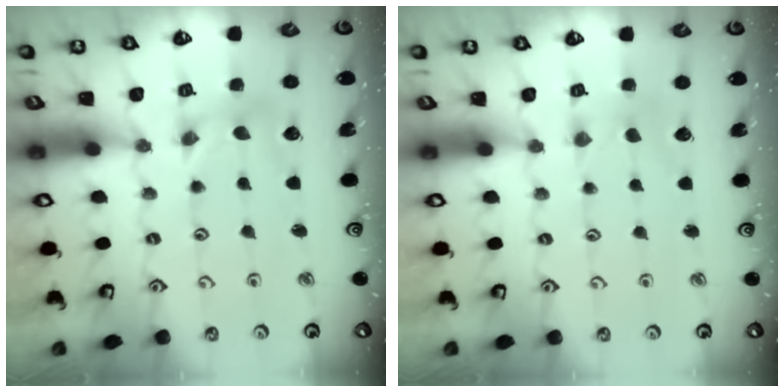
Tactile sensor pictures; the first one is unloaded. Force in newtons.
{"total": 0.0}